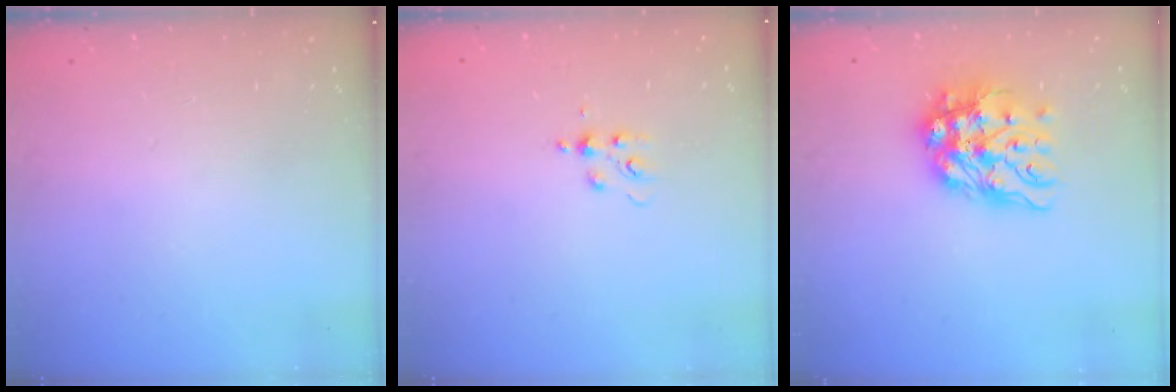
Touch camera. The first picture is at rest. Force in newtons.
{"total": 4.8, "press": 4.8, "slide": 0.6}
{"total": 13.0, "press": 12.9, "slide": 1.5}